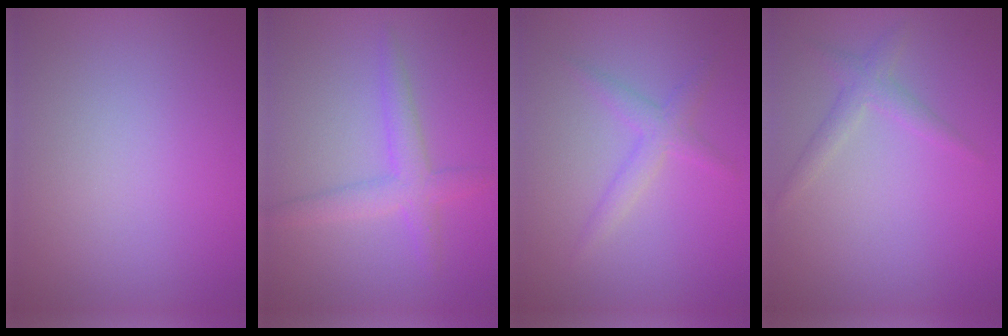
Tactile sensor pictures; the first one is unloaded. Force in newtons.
{"total": 2.9, "press": 2.9, "slide": 0.1}
{"total": 2.0, "press": 2.0, "slide": 0.1}
{"total": 1.8, "press": 1.8, "slide": 0.1}